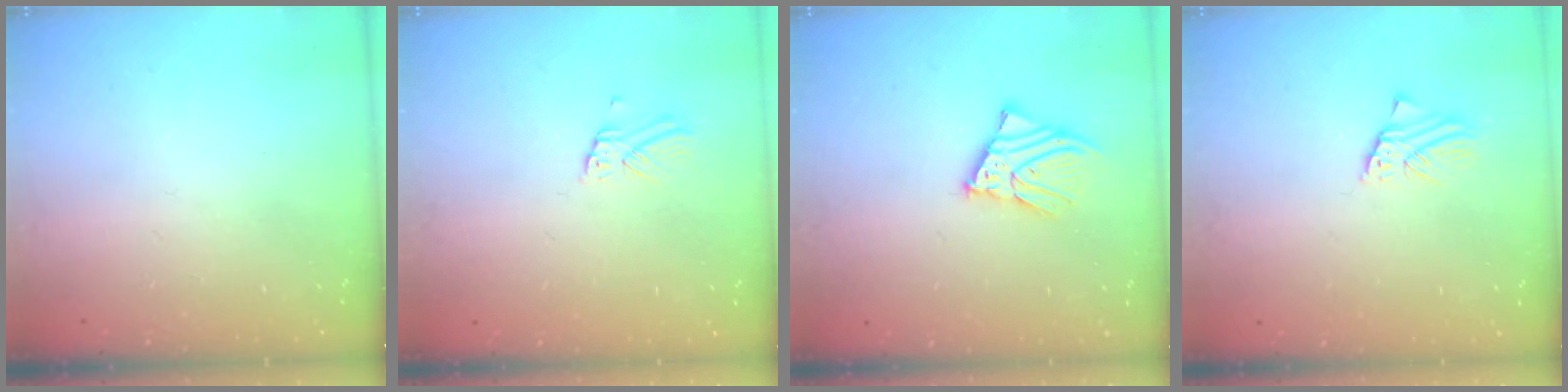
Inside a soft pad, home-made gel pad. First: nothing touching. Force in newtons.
{"total": 2.8, "press": 2.8, "slide": 0.1}
{"total": 7.4, "press": 7.4, "slide": 0.8}
{"total": 1.8, "press": 1.8, "slide": 0.1}